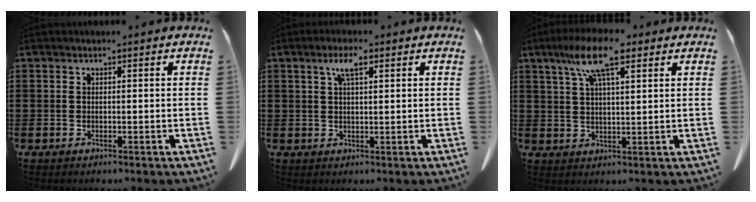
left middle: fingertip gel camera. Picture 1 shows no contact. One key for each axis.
{"total": 3.4, "fx": 1.7, "fy": 0.9, "fz": 2.8, "tx": -0.061, "ty": 0.007, "tz": 0.028}
{"total": 10.1, "fx": 6.1, "fy": 2.5, "fz": 7.6, "tx": -0.160, "ty": 0.002, "tz": 0.107}